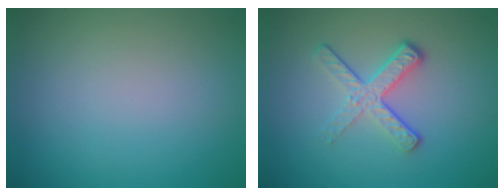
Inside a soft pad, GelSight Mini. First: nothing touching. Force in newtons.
{"total": 4.0, "press": 2.6, "slide": 3.1}